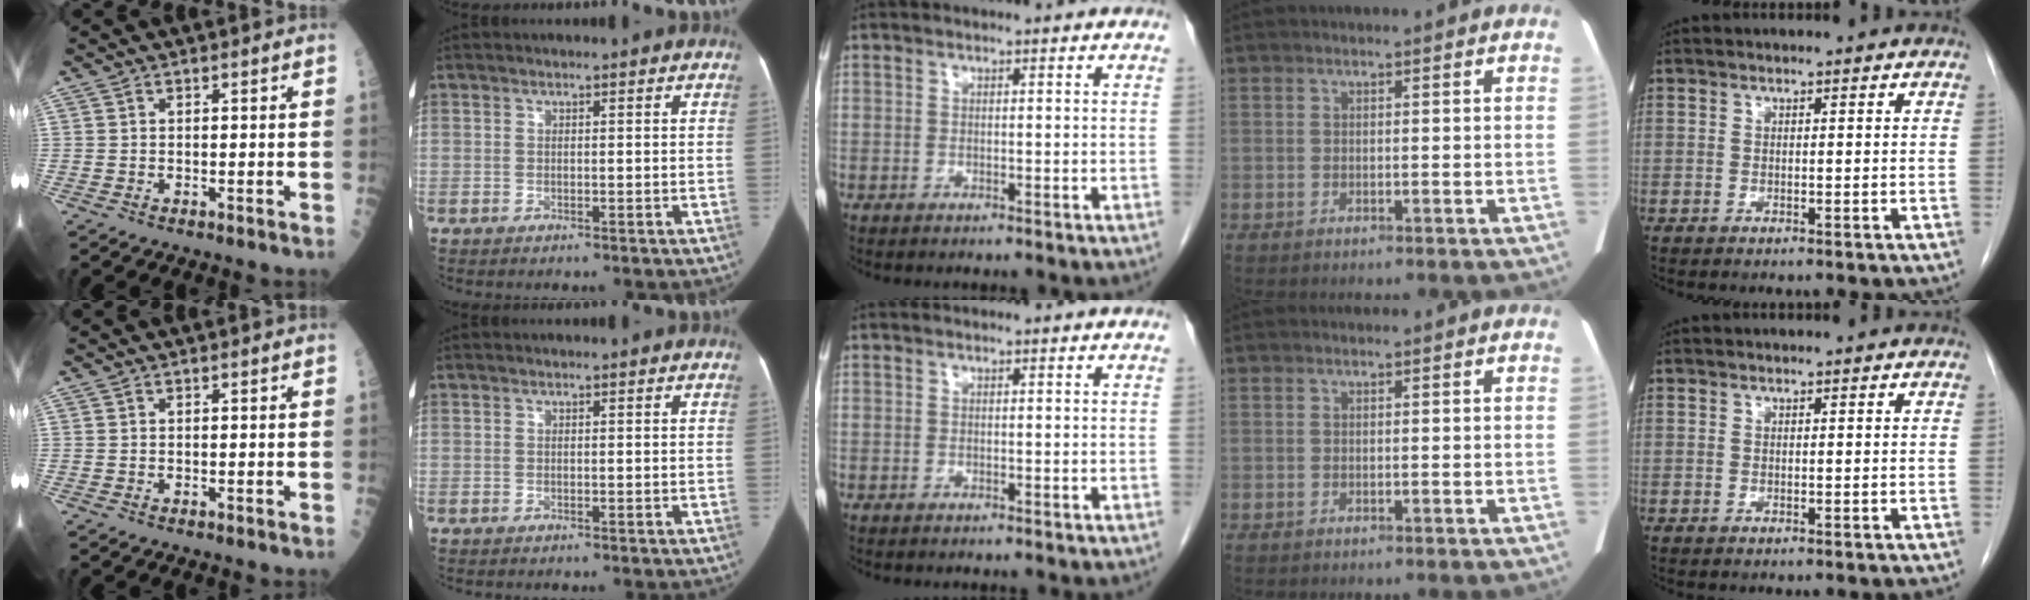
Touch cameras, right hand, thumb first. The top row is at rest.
{}